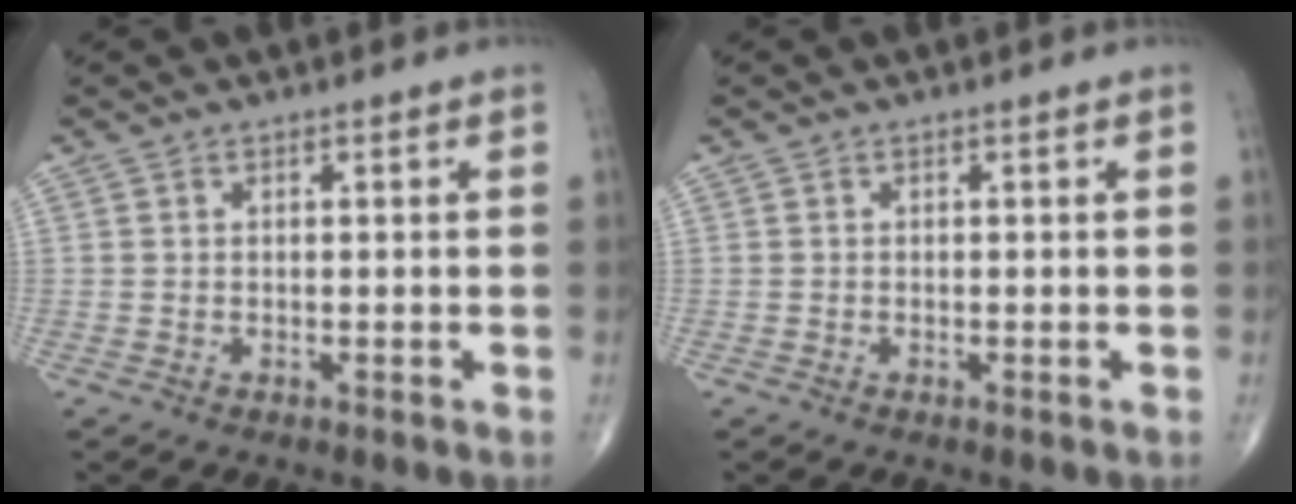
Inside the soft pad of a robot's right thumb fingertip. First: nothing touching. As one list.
[{"total": 0.0}]